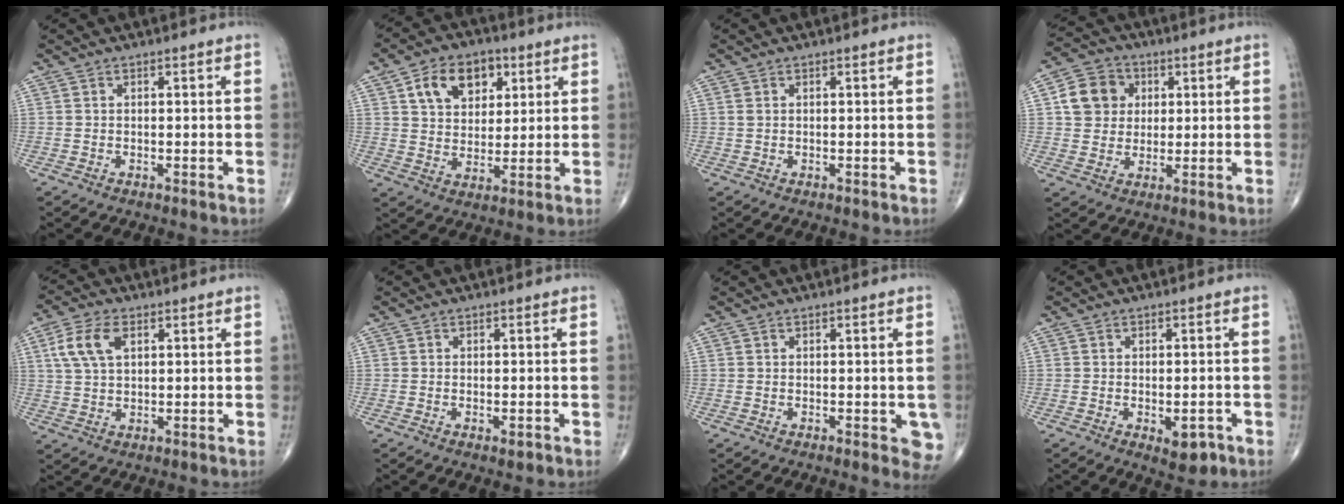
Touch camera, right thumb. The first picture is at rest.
{"total": 11.3, "force": [4.7, 7.7, 6.8], "torque": [-0.074, -0.011, 0.079]}
{"total": 0.8, "force": [0.3, 0.5, 0.5], "torque": [-0.014, 0.007, 0.009]}
{"total": 9.4, "force": [2.1, 8.2, 4.0], "torque": [-0.045, 0.002, 0.030]}
{"total": 7.5, "force": [2.7, 4.2, 5.6], "torque": [-0.118, 0.004, 0.052]}
{"total": 1.2, "force": [-0.5, 0.5, 1.0], "torque": [-0.011, -0.003, -0.005]}
{"total": 4.5, "force": [-1.1, 1.9, 4.0], "torque": [-0.016, -0.004, -0.015]}
{"total": 4.6, "force": [-1.8, 2.2, 3.6], "torque": [-0.033, 0.003, -0.014]}